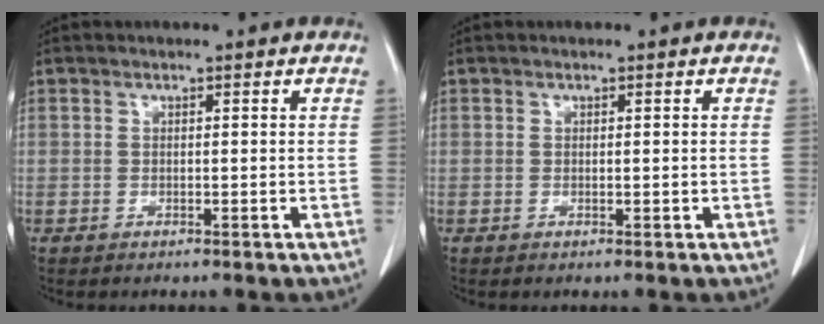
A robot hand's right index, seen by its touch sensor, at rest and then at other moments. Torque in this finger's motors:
{"motor_torque": [-0.02, 0.14, -0.03, 0.00]}